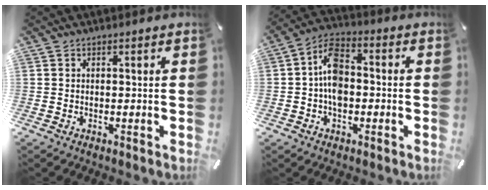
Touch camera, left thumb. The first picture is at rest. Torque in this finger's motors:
{"motor_torque": [0.15, 0.20, 0.30, 0.09, 0.15]}